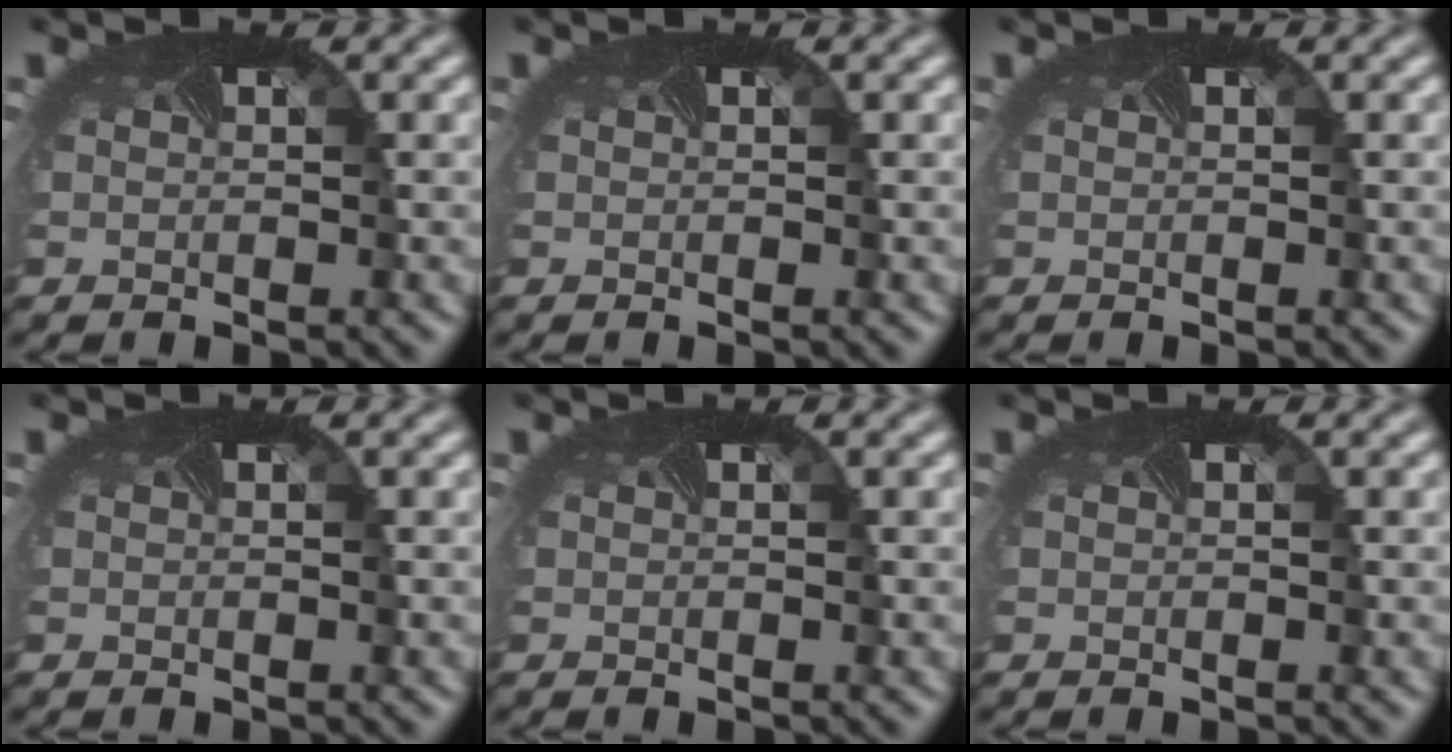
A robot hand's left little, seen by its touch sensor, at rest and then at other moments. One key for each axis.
{"total": 0.0}
{"total": 0.0}
{"total": 0.0}
{"total": 0.0}
{"total": 0.0}